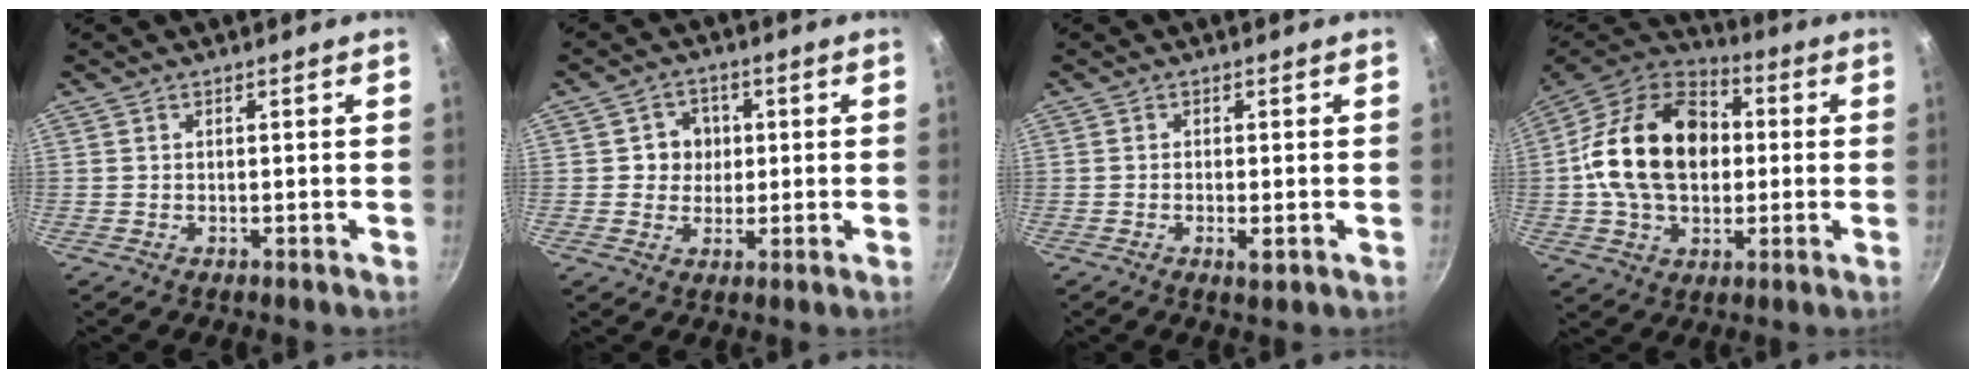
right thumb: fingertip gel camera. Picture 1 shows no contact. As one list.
[{"total": 4.8, "force": [0.6, 4.6, 1.3], "torque": [0.016, 0.002, 0.003]}, {"total": 1.6, "force": [-0.5, 0.5, 1.4], "torque": [-0.029, -0.004, -0.011]}, {"total": 22.0, "force": [1.4, 15.8, 15.2], "torque": [-0.236, 0.032, 0.012]}]